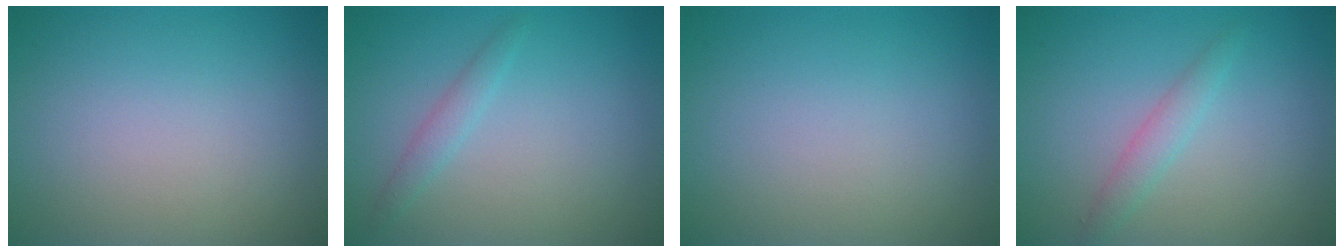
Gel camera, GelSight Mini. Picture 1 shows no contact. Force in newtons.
{"total": 1.3, "press": 1.3, "slide": 0.1}
{"total": 0.0}
{"total": 1.7, "press": 1.7, "slide": 0.1}